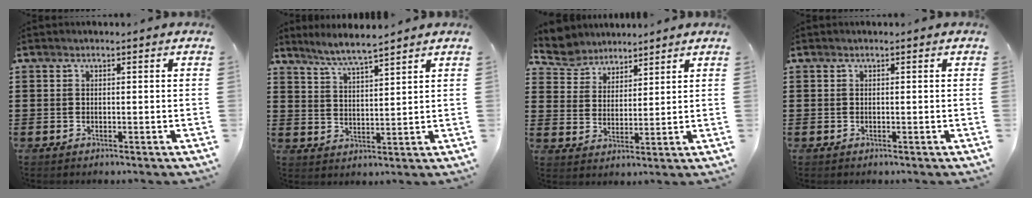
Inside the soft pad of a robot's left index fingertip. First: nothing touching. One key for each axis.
{"total": 4.6, "fx": 4.3, "fy": -0.5, "fz": 1.6, "tx": -0.045, "ty": -0.016, "tz": 0.075}
{"total": 5.2, "fx": 4.9, "fy": 1.8, "fz": -0.3, "tx": -0.021, "ty": -0.016, "tz": 0.090}
{"total": 0.0}